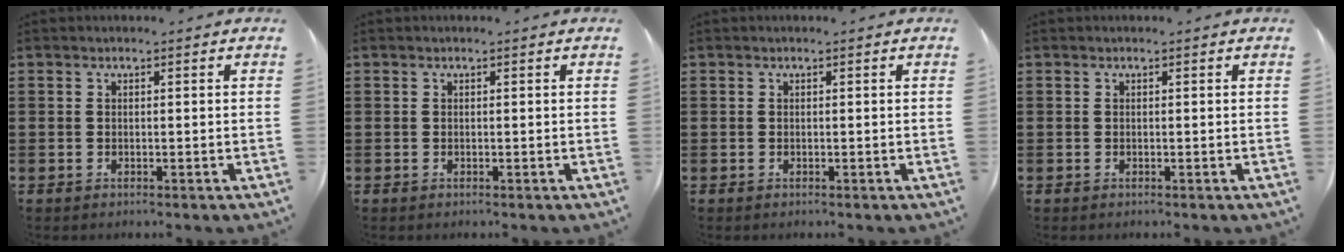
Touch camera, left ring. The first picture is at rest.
{"total": 0.0}
{"total": 0.0}
{"total": 0.0}